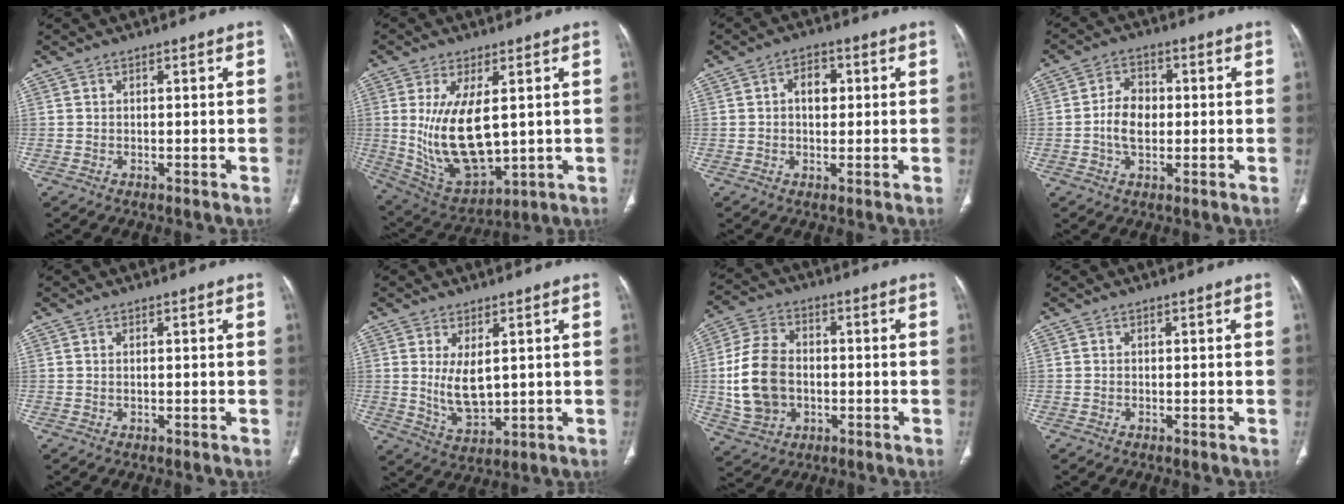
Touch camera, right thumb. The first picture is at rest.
{"total": 15.9, "force": [1.6, 7.7, 13.9], "torque": [-0.251, -0.022, 0.057]}
{"total": 4.8, "force": [0.7, 3.2, 3.4], "torque": [-0.039, 0.007, 0.009]}
{"total": 6.5, "force": [-0.5, 4.4, 4.7], "torque": [-0.078, 0.012, -0.013]}
{"total": 0.0}
{"total": 7.0, "force": [1.4, 3.5, 5.9], "torque": [-0.100, -0.024, 0.043]}
{"total": 13.4, "force": [-1.1, 9.9, 9.0], "torque": [-0.165, 0.015, -0.014]}
{"total": 0.0}